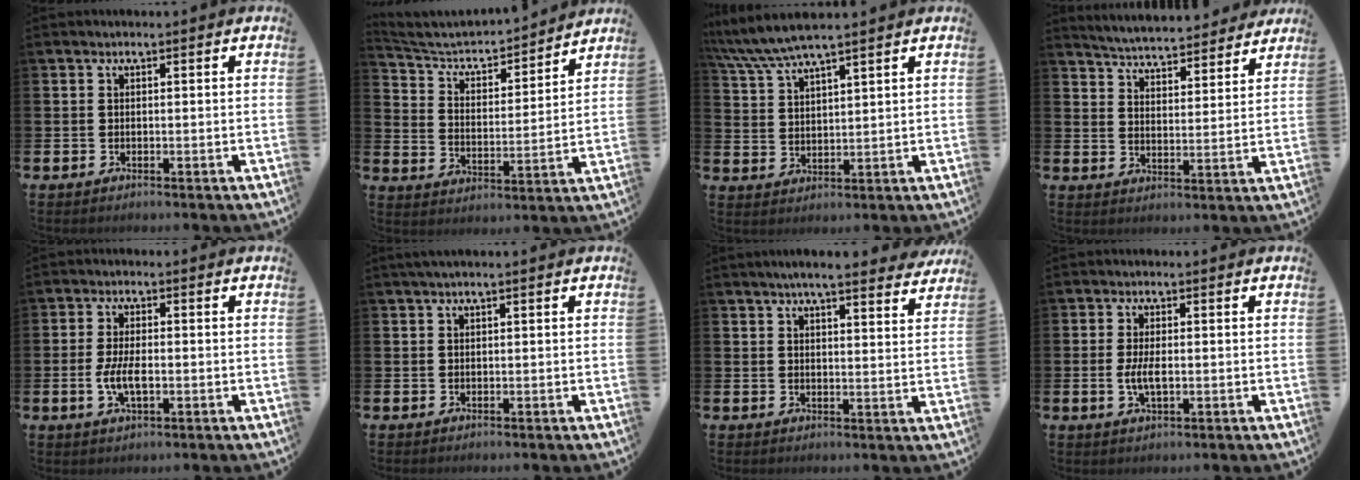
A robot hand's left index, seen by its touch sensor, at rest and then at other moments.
{"total": 5.0, "force": [4.6, 1.5, 1.3], "torque": [-0.053, -0.041, 0.070]}
{"total": 6.0, "force": [5.5, 0.5, 2.4], "torque": [-0.064, -0.021, 0.099]}
{"total": 5.4, "force": [5.3, 0.6, 0.3], "torque": [-0.022, -0.045, 0.090]}
{"total": 4.2, "force": [-0.7, 1.8, 3.7], "torque": [-0.066, 0.000, -0.016]}
{"total": 0.8, "force": [0.4, 0.0, 0.6], "torque": [-0.015, 0.002, 0.008]}
{"total": 5.5, "force": [5.1, 0.0, 1.9], "torque": [-0.036, -0.025, 0.089]}
{"total": 3.3, "force": [-0.3, 1.4, 3.0], "torque": [-0.051, 0.000, -0.007]}